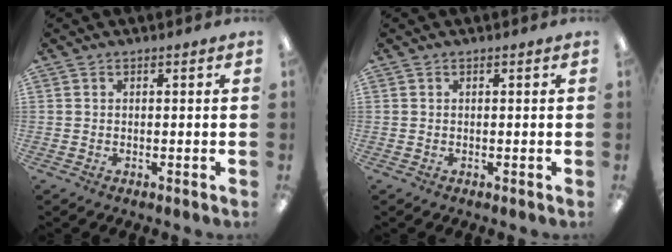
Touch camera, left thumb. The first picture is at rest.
{"total": 0.0}